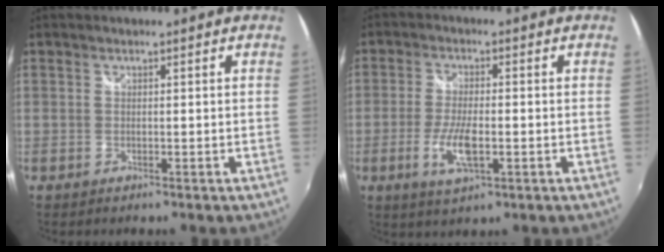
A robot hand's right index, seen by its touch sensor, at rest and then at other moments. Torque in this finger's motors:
{"motor_torque": [0.98, -0.24, 0.57, 0.08]}